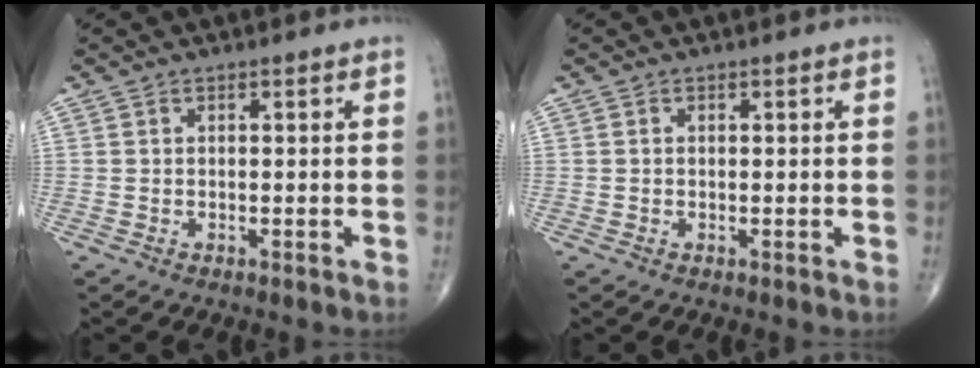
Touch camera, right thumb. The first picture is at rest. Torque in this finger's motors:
{"motor_torque": [-0.08, -0.08, 0.06, 0.16, 0.02]}